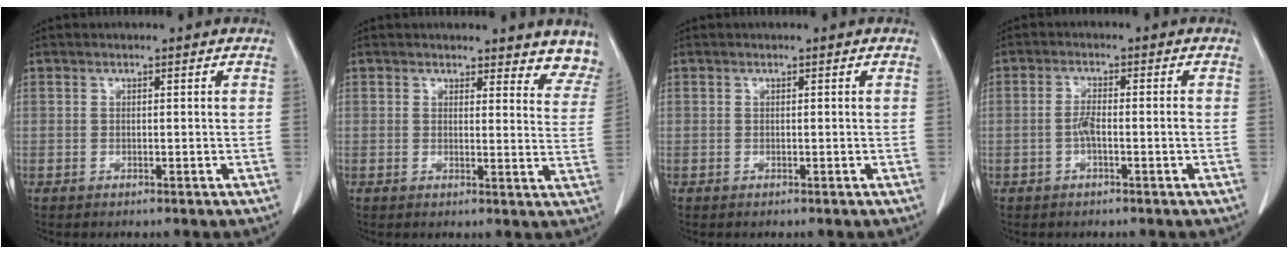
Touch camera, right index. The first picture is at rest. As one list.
[{"total": 8.3, "force": [7.7, 2.8, 0.9], "torque": [0.041, -0.026, 0.054]}, {"total": 0.0}, {"total": 2.9, "force": [-0.9, 0.4, 2.8], "torque": [-0.056, 0.003, -0.016]}]